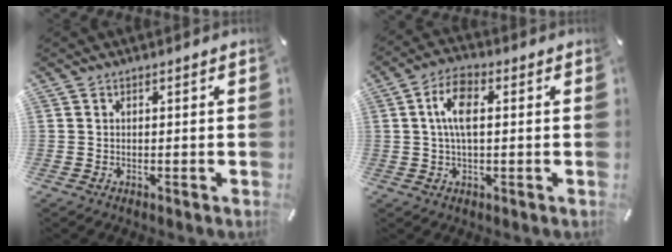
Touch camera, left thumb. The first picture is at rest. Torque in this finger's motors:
{"motor_torque": [0.34, 0.33, 0.48, 0.07, 0.13]}